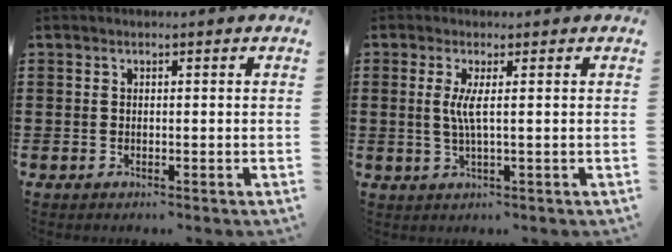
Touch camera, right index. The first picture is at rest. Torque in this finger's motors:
{"motor_torque": [0.57, 0.24, 0.32, 0.09]}